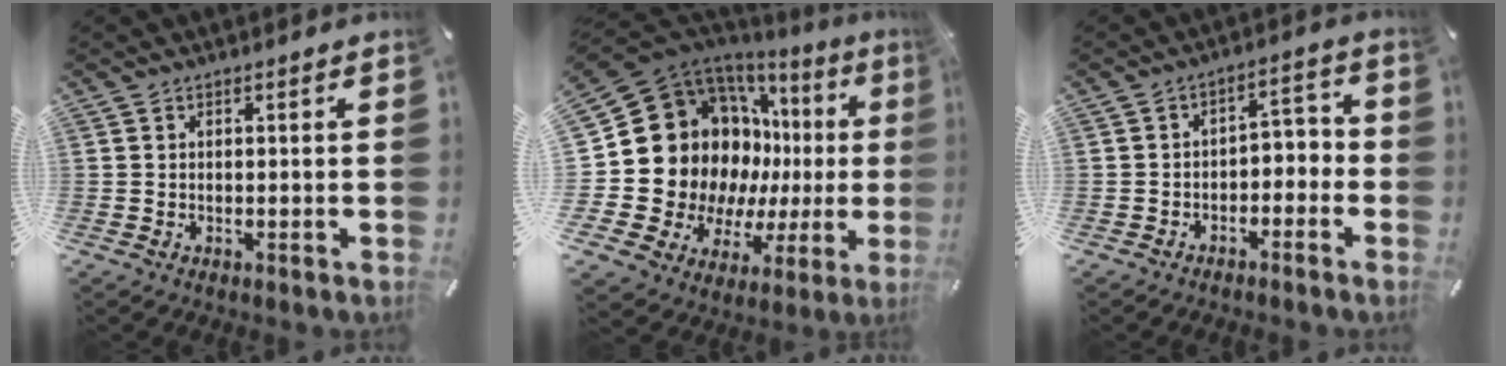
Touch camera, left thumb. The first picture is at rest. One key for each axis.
{"total": 26.3, "fx": 3.5, "fy": 20.2, "fz": 16.5, "tx": -0.284, "ty": -0.067, "tz": 0.113}
{"total": 4.1, "fx": -3.0, "fy": 2.4, "fz": 1.4, "tx": -0.025, "ty": 0.016, "tz": -0.061}